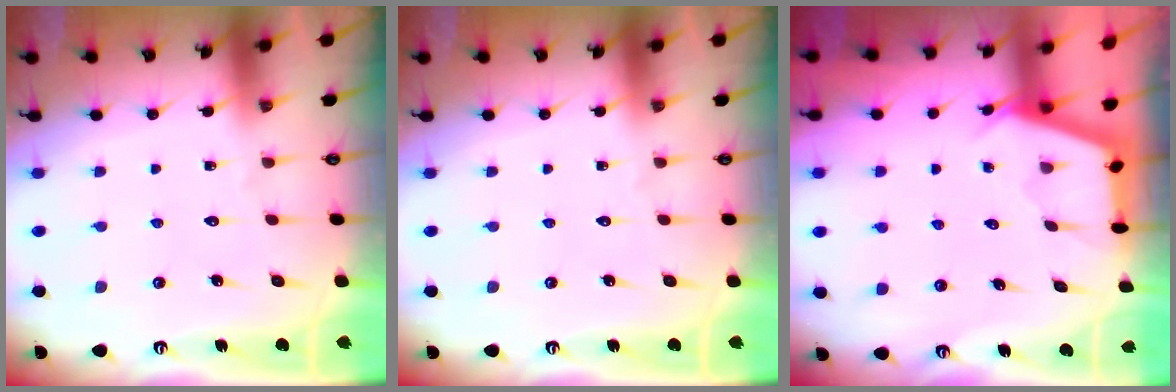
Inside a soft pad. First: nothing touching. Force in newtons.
{"total": 0.0}
{"total": 2.9, "press": 2.8, "slide": 0.3}